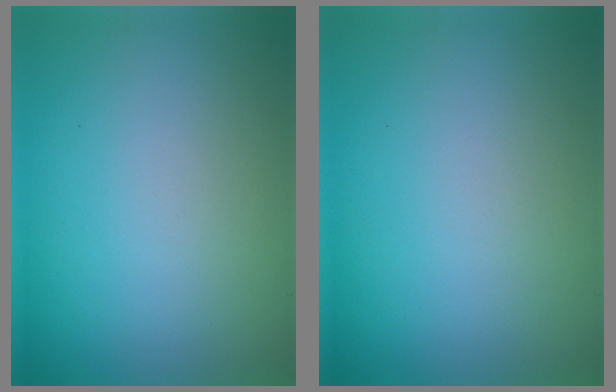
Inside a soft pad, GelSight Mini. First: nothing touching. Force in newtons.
{"total": 0.0}